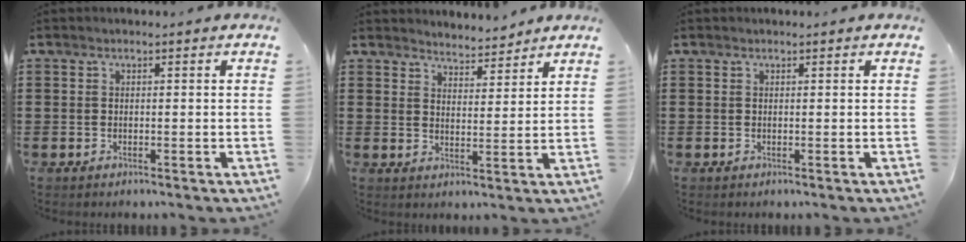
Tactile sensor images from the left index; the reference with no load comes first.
{"total": 3.7, "force": [3.6, 0.3, -0.3], "torque": [-0.008, -0.016, 0.068]}
{"total": 0.0}